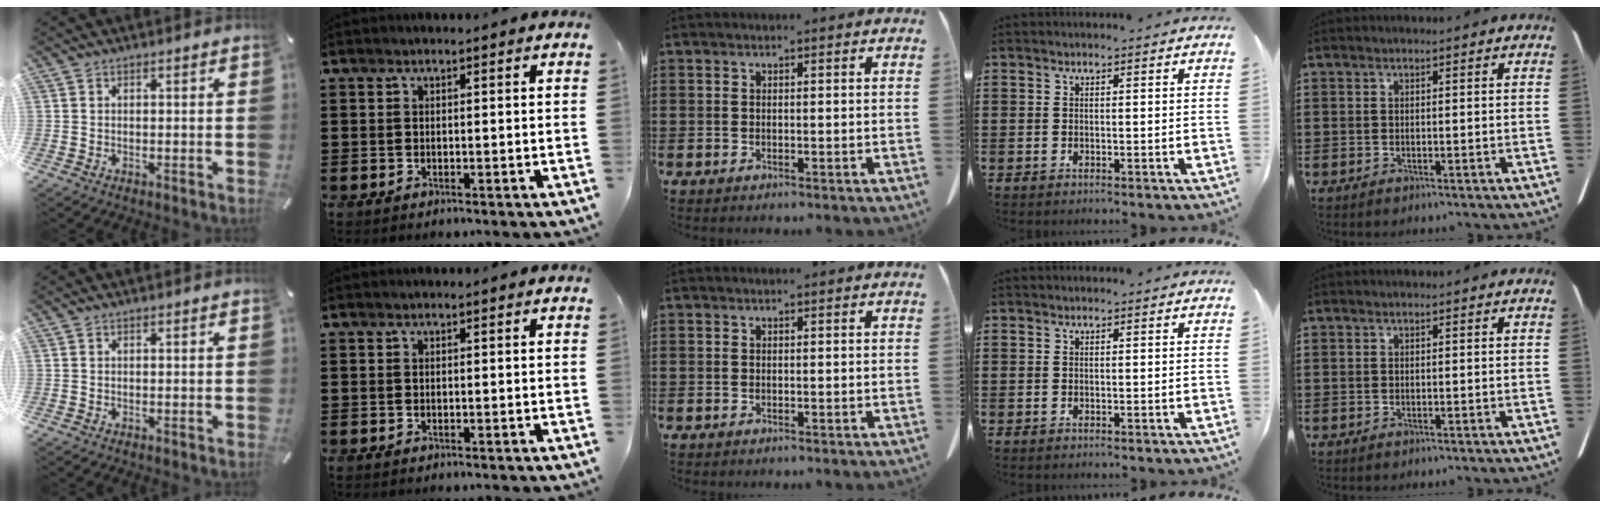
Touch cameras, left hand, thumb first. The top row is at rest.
{}